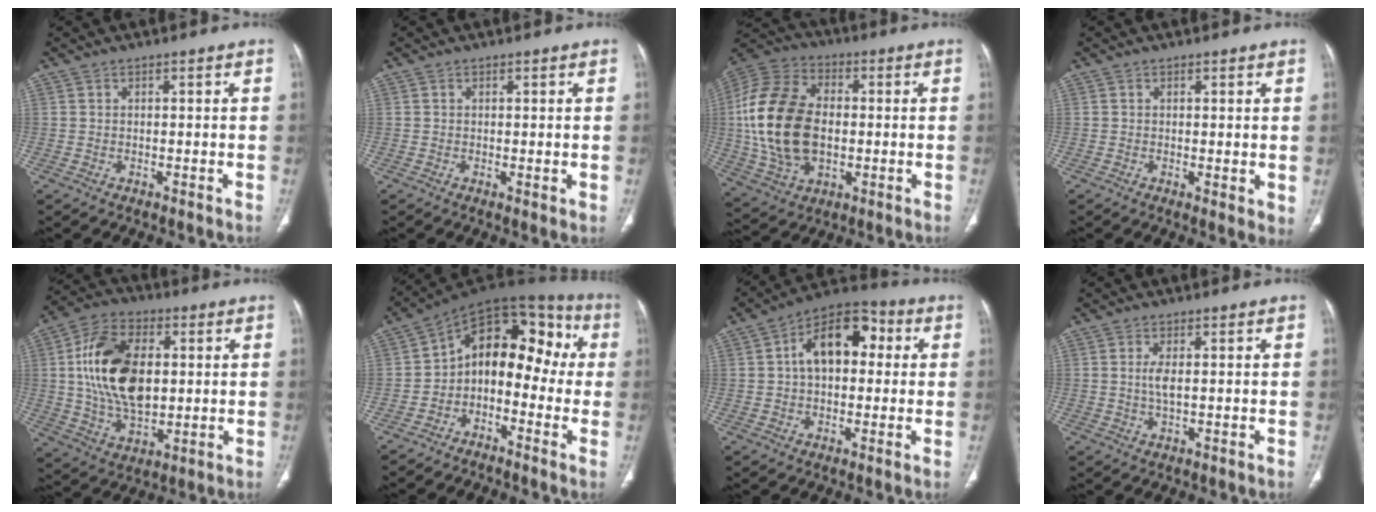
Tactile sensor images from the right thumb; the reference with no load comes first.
{"total": 1.1, "force": [0.0, 0.3, 1.1], "torque": [-0.023, -0.007, 0.001]}
{"total": 21.8, "force": [0.0, 14.2, 16.5], "torque": [-0.333, 0.009, 0.006]}
{"total": 2.6, "force": [0.2, 0.9, 2.4], "torque": [-0.041, -0.011, 0.002]}
{"total": 18.1, "force": [2.3, 11.0, 14.2], "torque": [-0.247, 0.000, 0.046]}
{"total": 15.5, "force": [-1.4, 10.1, 11.7], "torque": [-0.112, 0.078, -0.039]}
{"total": 13.1, "force": [2.2, 8.2, 10.0], "torque": [-0.132, 0.034, 0.023]}
{"total": 2.4, "force": [0.3, 0.7, 2.3], "torque": [-0.058, -0.002, 0.008]}